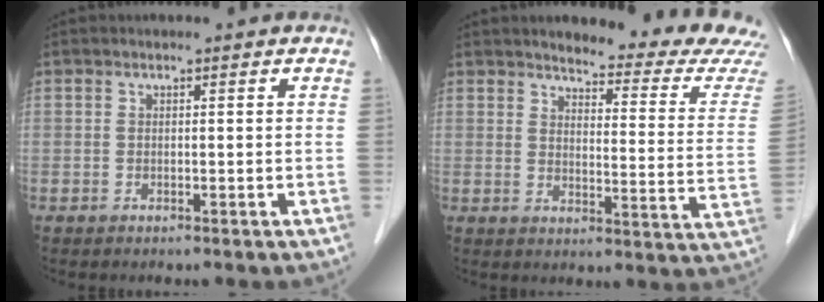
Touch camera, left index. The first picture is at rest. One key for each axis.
{"total": 16.1, "fx": 15.4, "fy": 0.1, "fz": 4.6, "tx": -0.051, "ty": -0.099, "tz": 0.164}